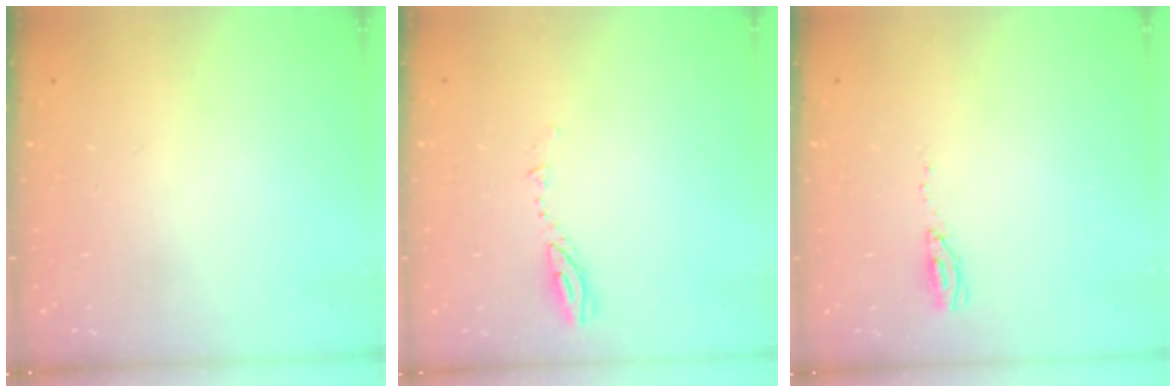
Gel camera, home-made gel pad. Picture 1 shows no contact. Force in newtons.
{"total": 3.5, "press": 3.4, "slide": 0.3}
{"total": 4.0, "press": 3.9, "slide": 1.2}